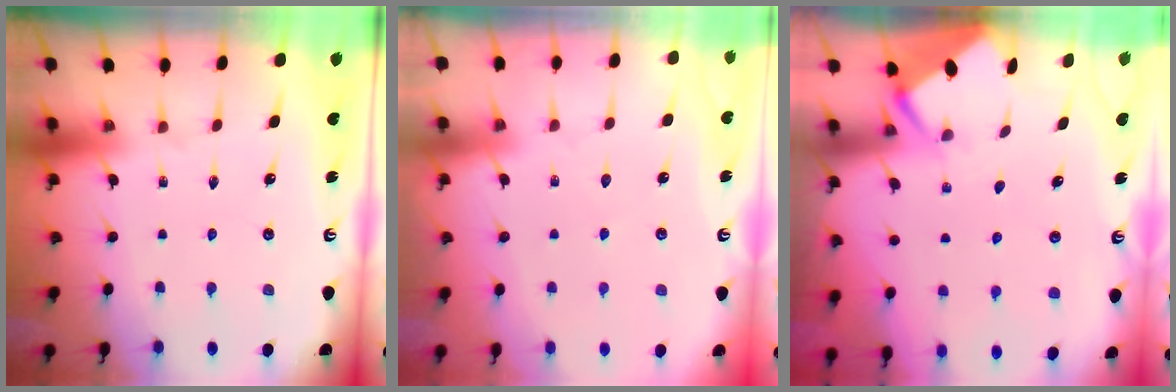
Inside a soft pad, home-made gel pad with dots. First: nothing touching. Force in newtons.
{"total": 2.5, "press": 2.5, "slide": 0.4}
{"total": 2.8, "press": 2.7, "slide": 0.4}